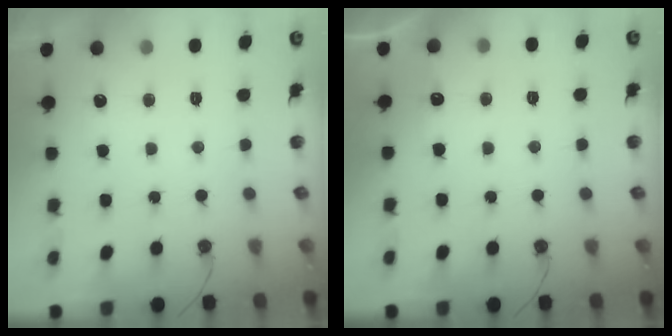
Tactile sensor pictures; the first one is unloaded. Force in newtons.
{"total": 3.9, "press": 3.9, "slide": 0.4}